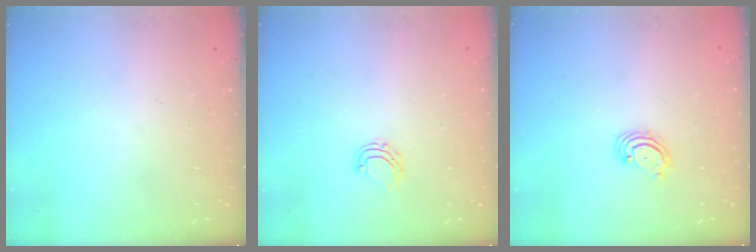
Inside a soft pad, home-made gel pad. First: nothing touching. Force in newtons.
{"total": 5.2, "press": 5.2, "slide": 0.4}
{"total": 2.7, "press": 2.7, "slide": 0.3}